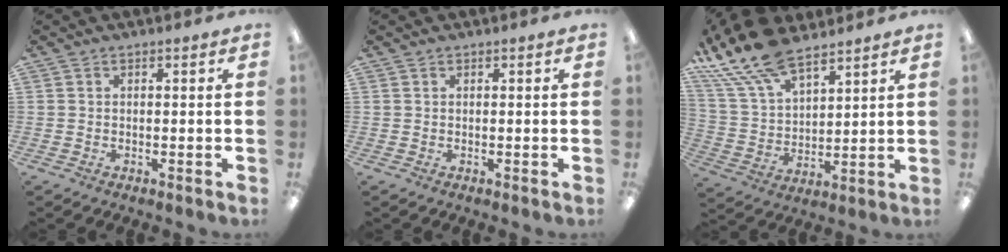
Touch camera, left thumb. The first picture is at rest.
{"total": 0.0}
{"total": 18.9, "force": [13.6, 7.9, 10.5], "torque": [-0.245, -0.067, 0.245]}